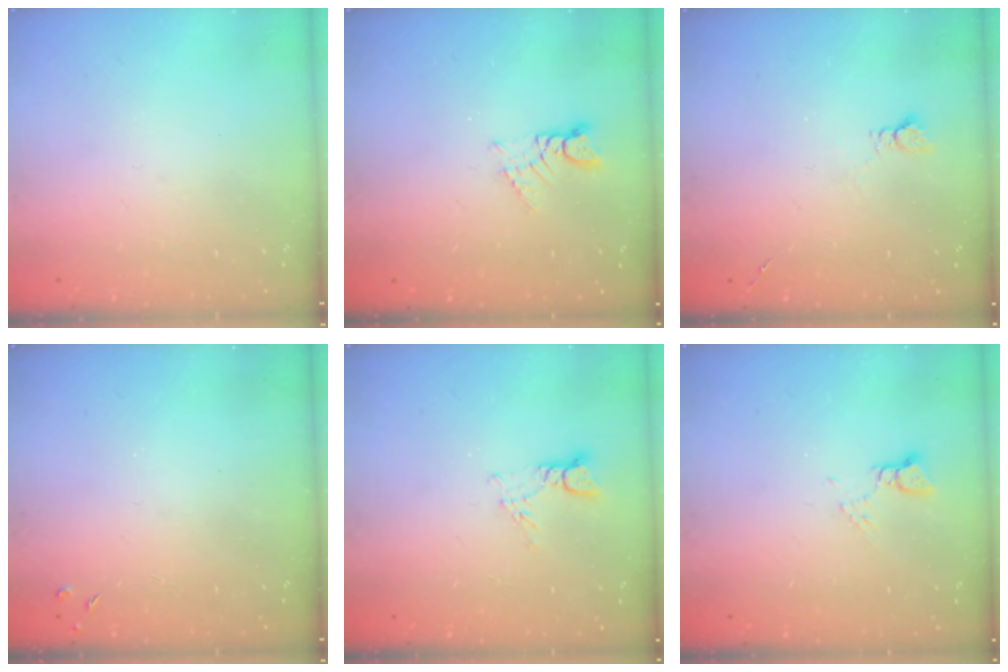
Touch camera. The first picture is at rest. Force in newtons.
{"total": 3.0, "press": 3.0, "slide": 0.2}
{"total": 2.6, "press": 2.6, "slide": 0.4}
{"total": 2.8, "press": 2.7, "slide": 0.5}
{"total": 3.6, "press": 3.6, "slide": 0.3}
{"total": 2.5, "press": 2.5, "slide": 0.3}